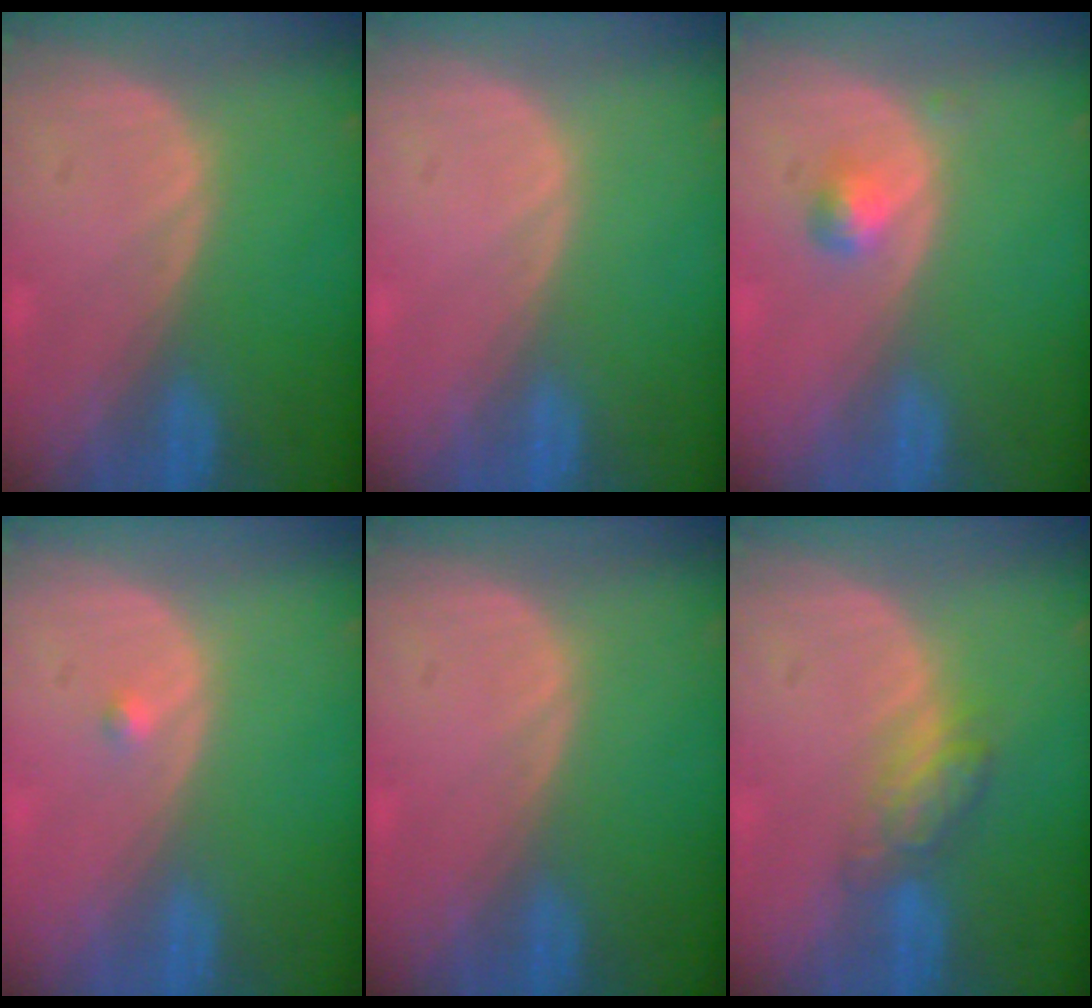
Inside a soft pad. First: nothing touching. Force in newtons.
{"total": 0.0}
{"total": 2.0, "press": 2.0, "slide": 0.2}
{"total": 0.8, "press": 0.6, "slide": 0.4}
{"total": 0.0}
{"total": 4.4, "press": 4.3, "slide": 1.1}